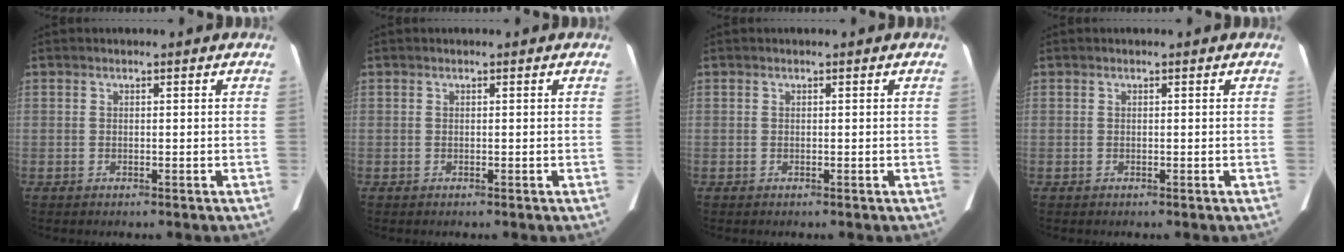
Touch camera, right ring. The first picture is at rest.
{"total": 0.0}
{"total": 0.0}
{"total": 0.0}